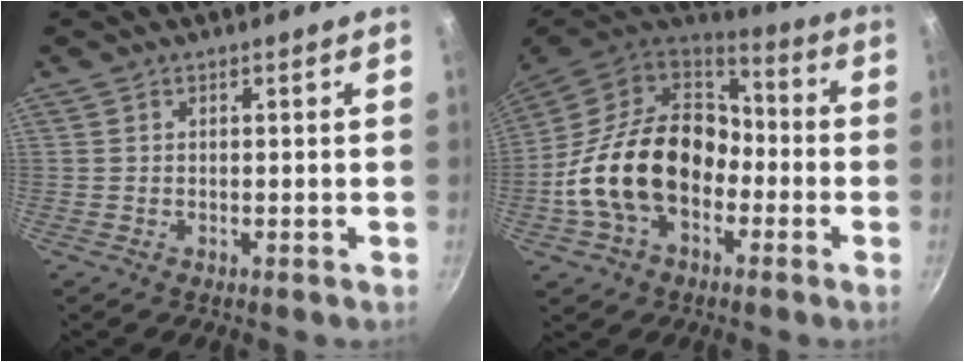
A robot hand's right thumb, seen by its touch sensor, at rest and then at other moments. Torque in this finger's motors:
{"motor_torque": [2.58, 2.43, 1.57, -1.20, 0.63]}